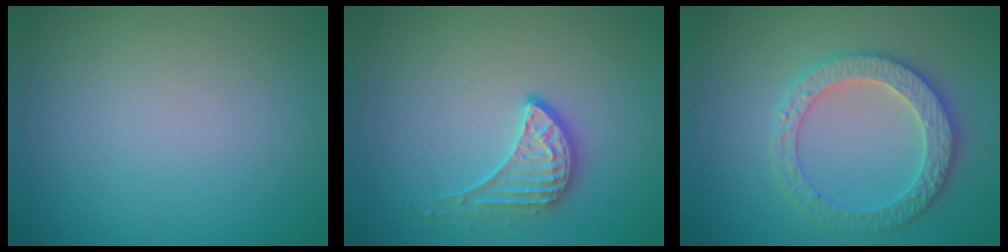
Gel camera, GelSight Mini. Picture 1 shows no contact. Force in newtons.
{"total": 2.3, "press": 1.7, "slide": 1.5}
{"total": 3.9, "press": 3.9, "slide": 0.2}